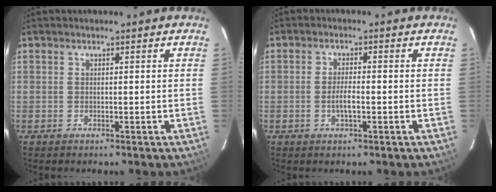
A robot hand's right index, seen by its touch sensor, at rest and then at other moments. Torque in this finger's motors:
{"motor_torque": [0.45, -0.22, 0.17, 0.05]}